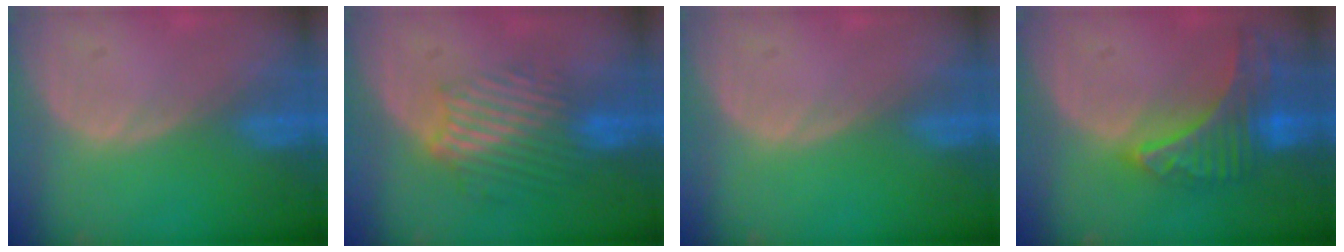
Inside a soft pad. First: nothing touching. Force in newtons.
{"total": 9.5, "press": 8.1, "slide": 4.8}
{"total": 0.0}
{"total": 9.3, "press": 8.2, "slide": 4.4}